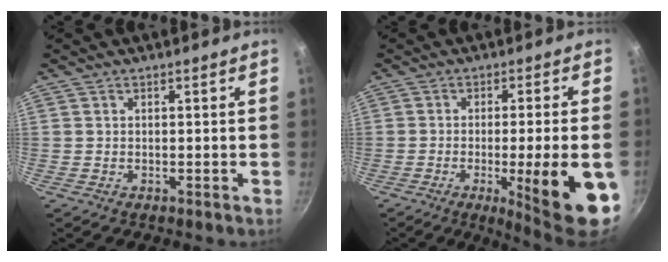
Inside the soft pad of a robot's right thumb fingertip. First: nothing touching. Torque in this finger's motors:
{"motor_torque": [0.04, 1.04, 1.40, -0.16, 0.30]}